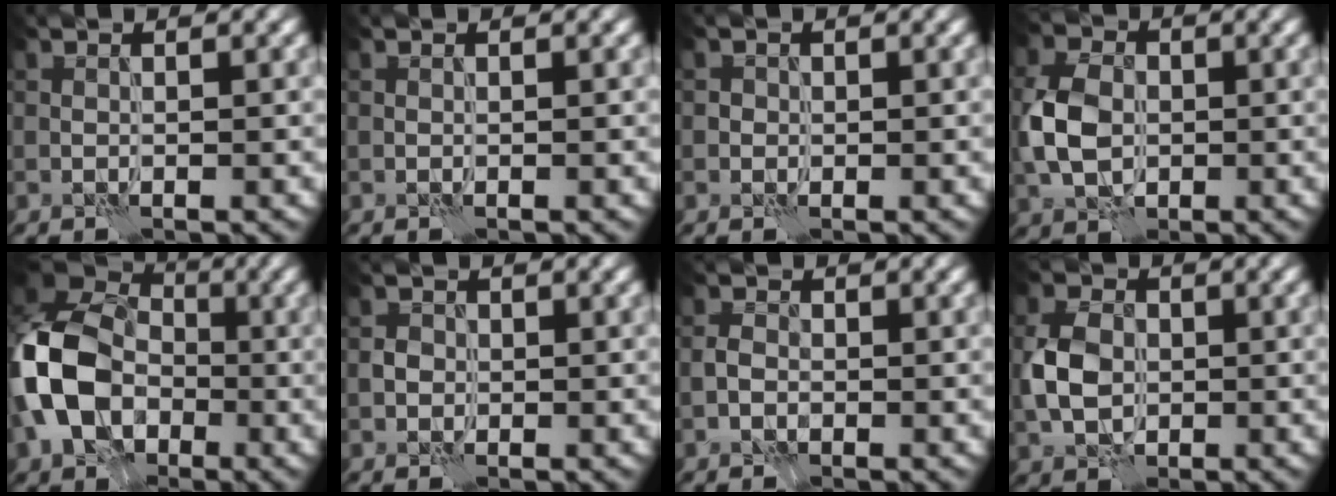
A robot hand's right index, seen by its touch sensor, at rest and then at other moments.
{"total": 0.0}
{"total": 0.8, "force": [0.1, 0.7, 0.1], "torque": [0.004, -0.002, -0.002]}
{"total": 5.7, "force": [-0.6, 4.1, 3.9], "torque": [-0.088, 0.004, -0.018]}
{"total": 12.4, "force": [-2.8, 9.1, 8.0], "torque": [-0.193, -0.009, -0.066]}
{"total": 1.2, "force": [-0.1, 1.2, 0.4], "torque": [-0.002, 0.000, -0.007]}
{"total": 1.7, "force": [-0.7, 1.3, 0.9], "torque": [-0.013, 0.004, -0.019]}
{"total": 4.8, "force": [-0.4, 3.6, 3.2], "torque": [-0.071, 0.004, -0.013]}